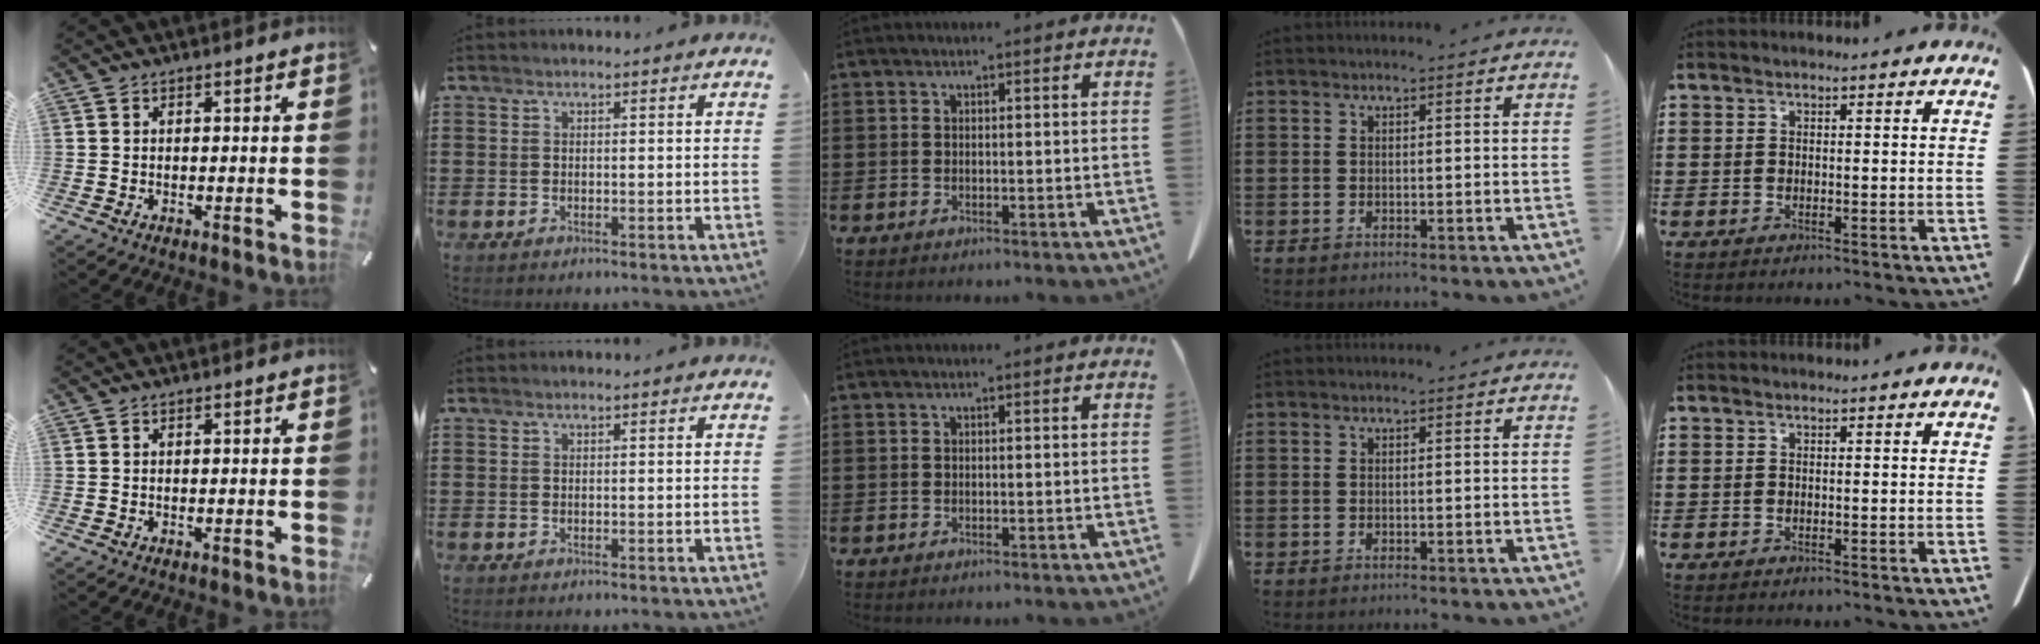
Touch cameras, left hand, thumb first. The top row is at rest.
{}